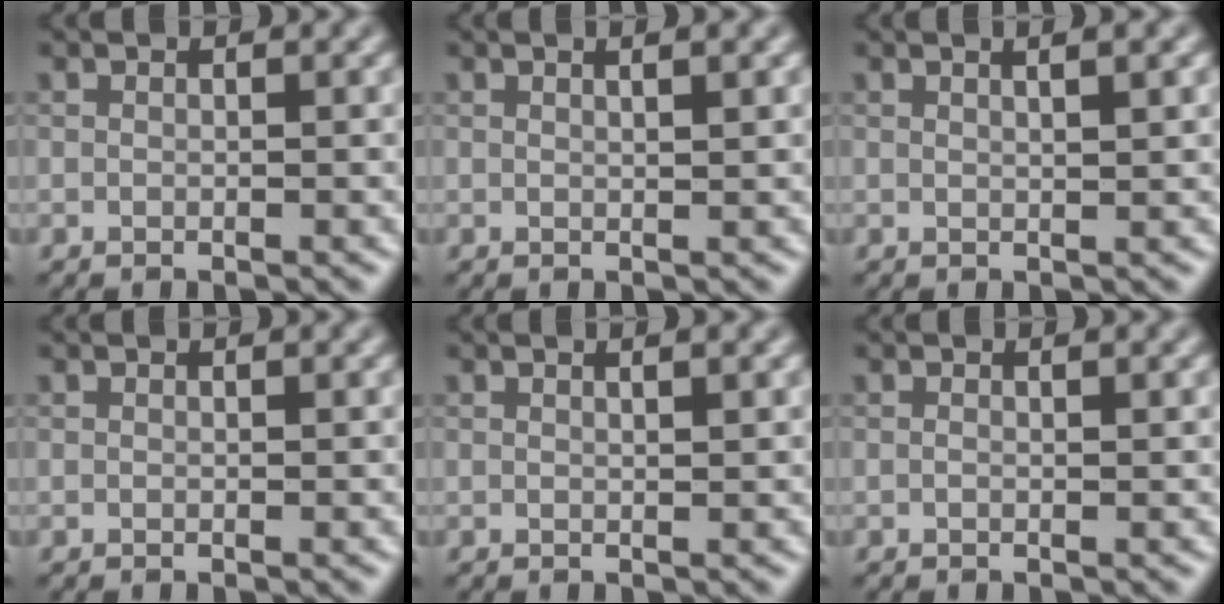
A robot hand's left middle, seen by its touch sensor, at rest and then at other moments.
{"total": 1.7, "force": [0.6, 0.6, 1.4], "torque": [-0.008, 0.008, -0.004]}
{"total": 2.4, "force": [0.9, 0.9, 2.1], "torque": [-0.008, 0.010, -0.008]}
{"total": 0.0}
{"total": 1.3, "force": [0.4, 0.5, 1.1], "torque": [-0.008, 0.007, -0.002]}
{"total": 0.6, "force": [-0.3, 0.1, 0.6], "torque": [-0.007, 0.003, -0.004]}